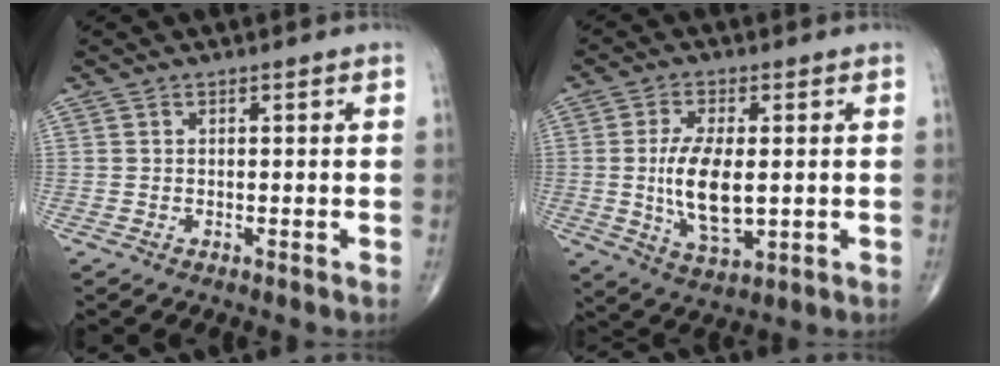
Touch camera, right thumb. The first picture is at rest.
{"total": 11.1, "force": [-0.2, 5.0, 9.9], "torque": [-0.182, -0.019, 0.003]}